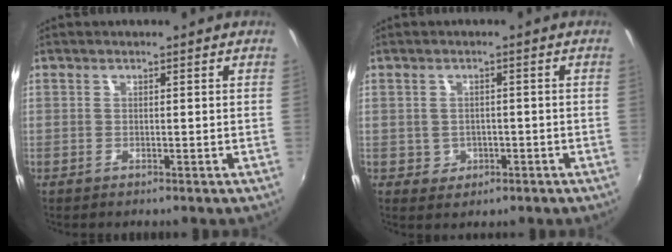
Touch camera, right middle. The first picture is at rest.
{"total": 3.1, "force": [-0.7, 2.9, 0.8], "torque": [-0.021, 0.002, -0.003]}